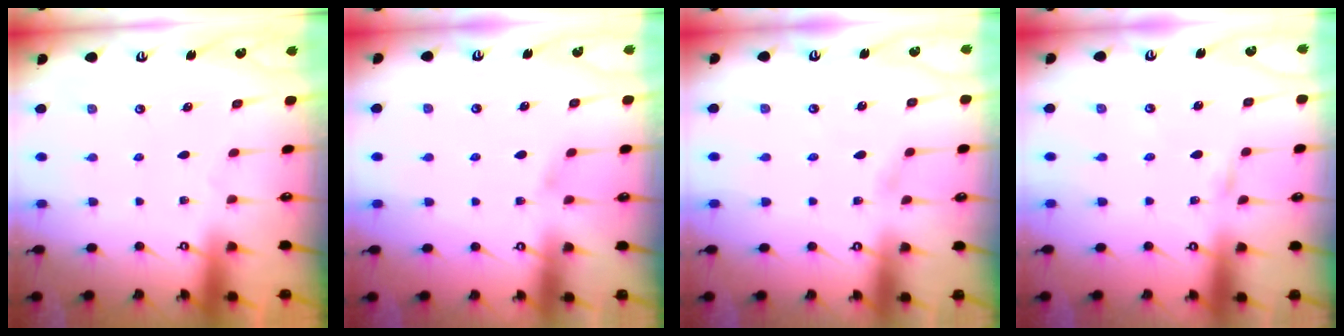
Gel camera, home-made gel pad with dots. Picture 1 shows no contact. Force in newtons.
{"total": 3.3, "press": 3.2, "slide": 0.5}
{"total": 2.7, "press": 2.7, "slide": 0.3}
{"total": 1.8, "press": 1.8, "slide": 0.1}